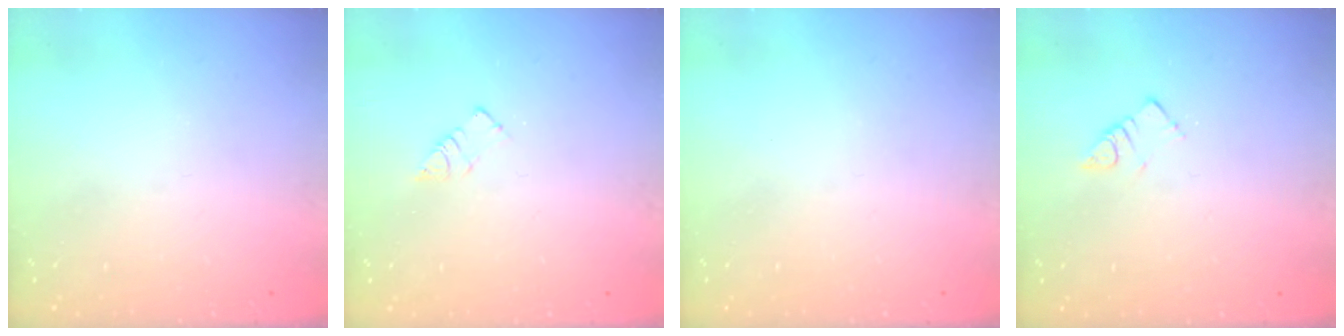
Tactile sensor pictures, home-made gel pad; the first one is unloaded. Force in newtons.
{"total": 3.4, "press": 3.4, "slide": 0.2}
{"total": 0.0}
{"total": 3.2, "press": 3.1, "slide": 0.5}